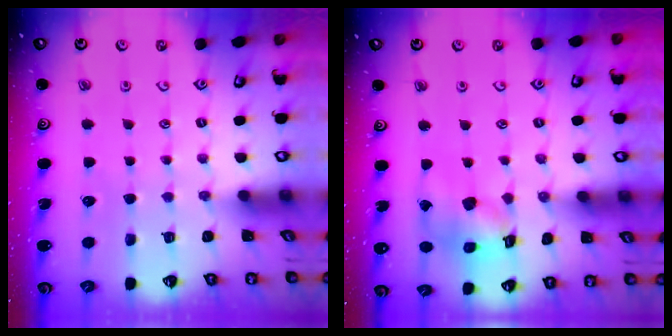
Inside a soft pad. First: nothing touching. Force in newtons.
{"total": 12.7, "press": 12.6, "slide": 1.5}